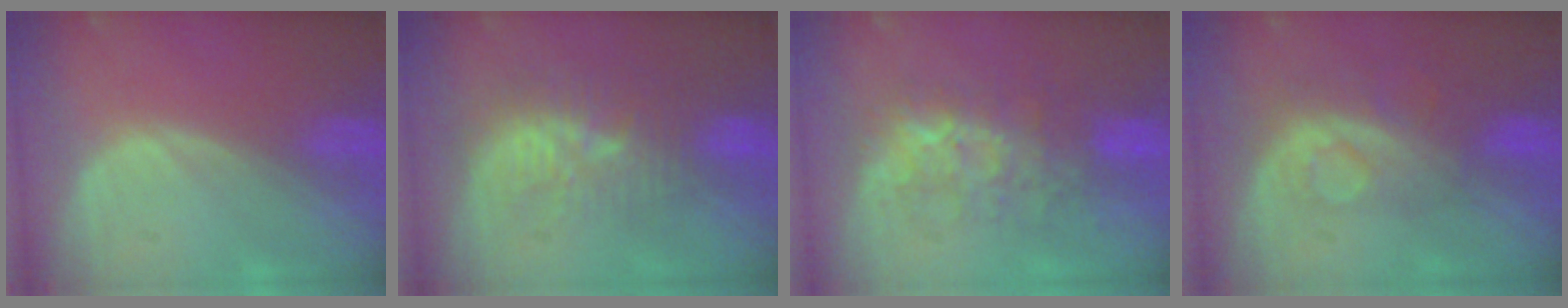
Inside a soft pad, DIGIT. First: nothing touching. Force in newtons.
{"total": 9.3, "press": 8.9, "slide": 2.5}
{"total": 7.8, "press": 7.7, "slide": 1.5}
{"total": 8.5, "press": 7.1, "slide": 4.8}